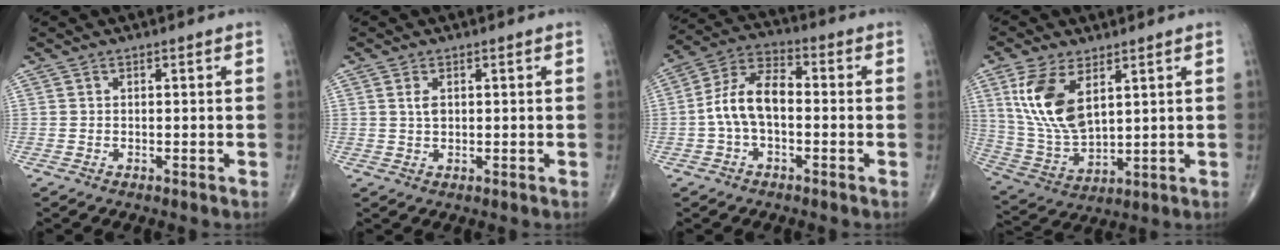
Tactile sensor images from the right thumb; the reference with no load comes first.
{"total": 2.1, "force": [0.6, 1.2, 1.6], "torque": [-0.029, -0.001, 0.014]}
{"total": 10.1, "force": [-1.1, 5.4, 8.4], "torque": [-0.161, 0.038, -0.028]}
{"total": 13.8, "force": [5.3, 6.9, 10.6], "torque": [-0.213, -0.019, 0.120]}